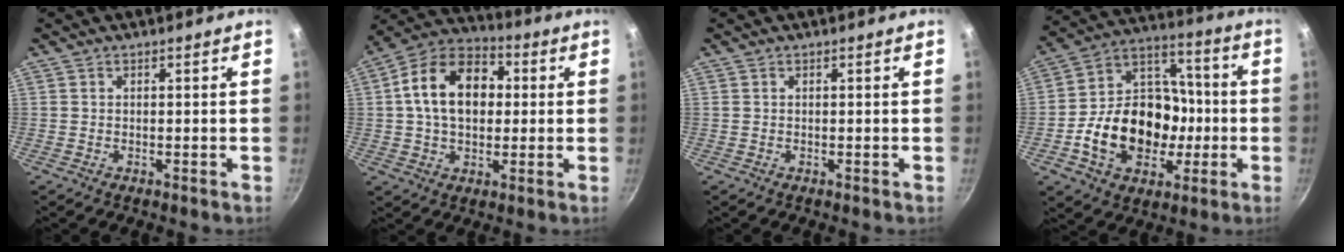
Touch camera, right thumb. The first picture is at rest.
{"total": 16.0, "force": [2.0, 11.1, 11.4], "torque": [-0.156, 0.026, 0.017]}
{"total": 0.0}
{"total": 21.3, "force": [-4.5, 16.2, 13.1], "torque": [-0.180, 0.051, -0.072]}